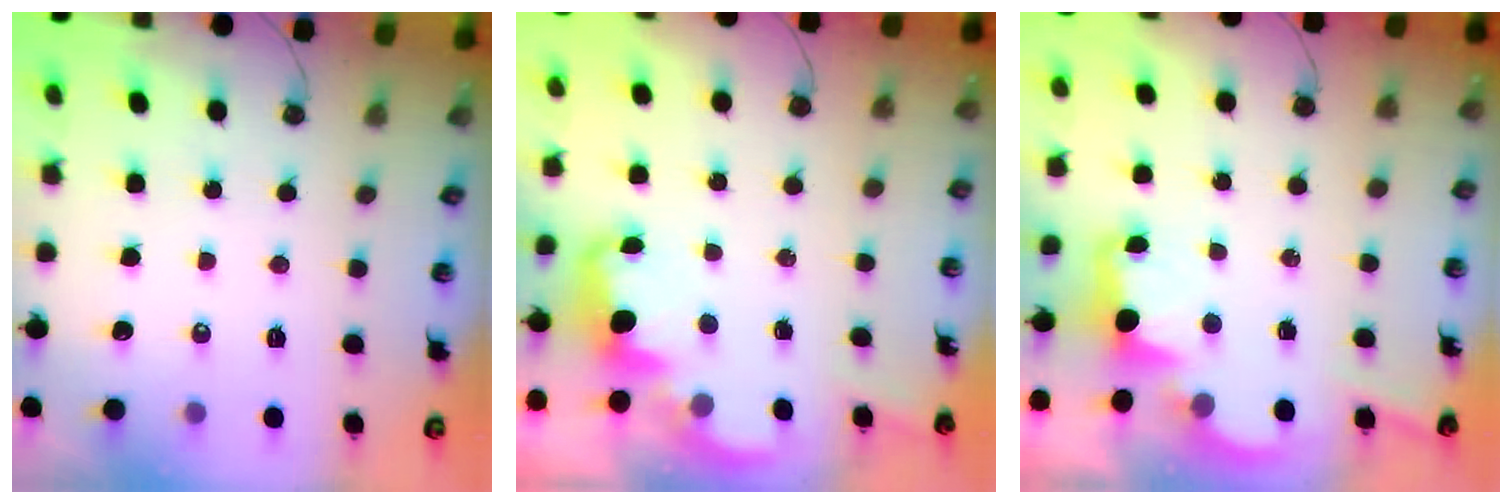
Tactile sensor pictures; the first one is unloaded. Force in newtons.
{"total": 2.6, "press": 2.6, "slide": 0.6}
{"total": 2.7, "press": 2.6, "slide": 0.8}